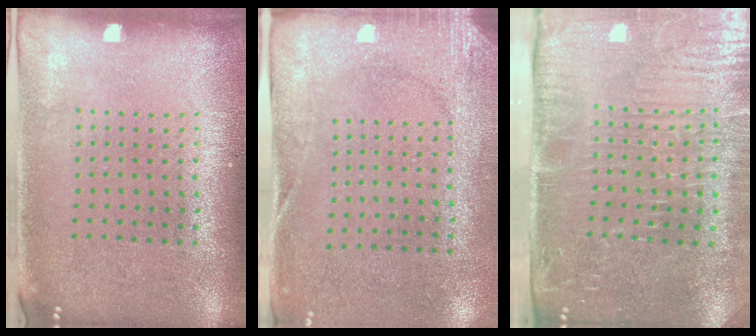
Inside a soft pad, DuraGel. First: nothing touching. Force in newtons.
{"total": 2.8, "press": 2.1, "slide": 1.8}
{"total": 5.2, "press": 4.5, "slide": 2.6}